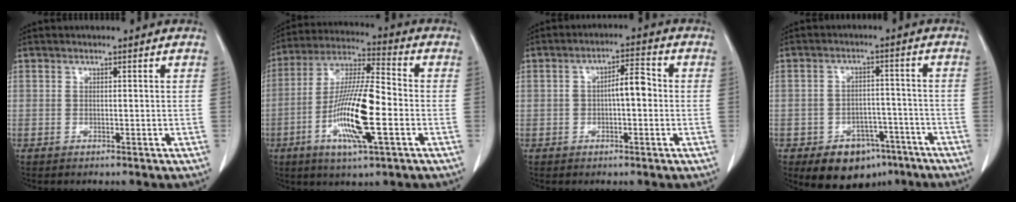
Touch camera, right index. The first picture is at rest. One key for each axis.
{"total": 15.2, "fx": -4.1, "fy": 1.9, "fz": 14.5, "tx": -0.282, "ty": -0.007, "tz": -0.079}
{"total": 4.9, "fx": -0.2, "fy": 1.6, "fz": 4.6, "tx": -0.077, "ty": 0.025, "tz": -0.004}
{"total": 9.7, "fx": -6.2, "fy": 6.2, "fz": 4.2, "tx": -0.051, "ty": 0.018, "tz": -0.085}